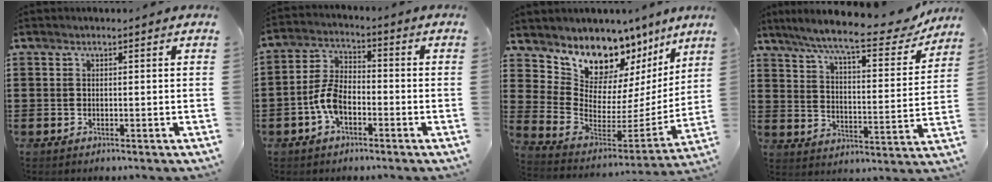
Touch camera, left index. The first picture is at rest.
{"total": 6.3, "force": [-2.5, 3.4, 4.6], "torque": [-0.121, 0.000, -0.057]}
{"total": 9.9, "force": [8.1, 5.4, 2.0], "torque": [-0.076, -0.071, 0.152]}
{"total": 10.1, "force": [8.6, 0.4, 5.3], "torque": [-0.127, -0.049, 0.143]}